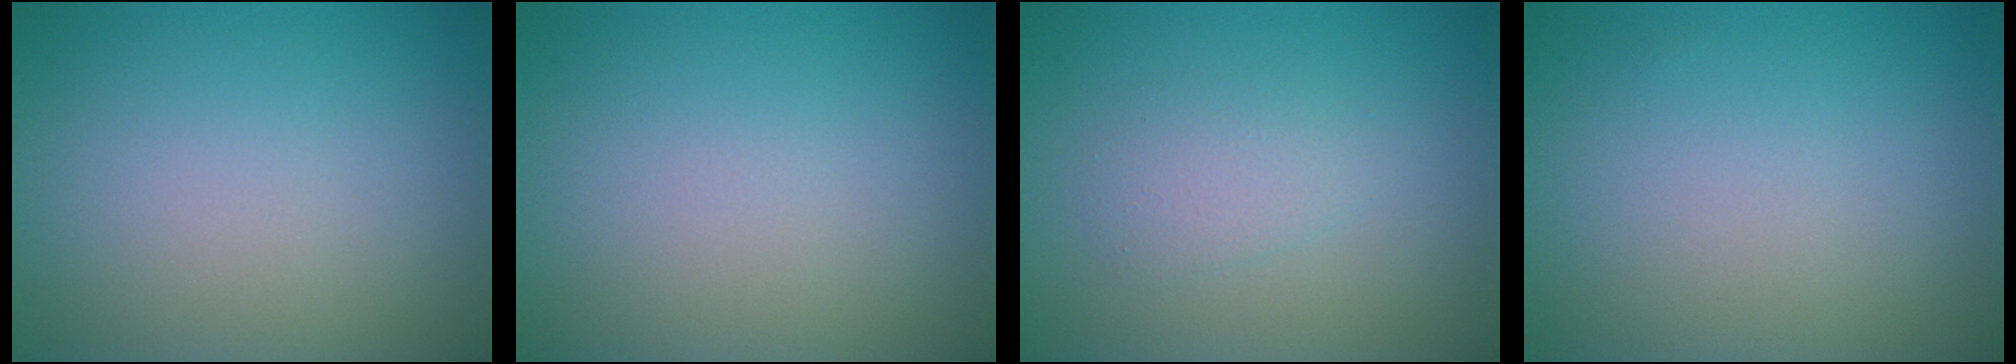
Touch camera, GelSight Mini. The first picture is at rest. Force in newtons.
{"total": 0.0}
{"total": 1.8, "press": 1.8, "slide": 0.1}
{"total": 0.0}